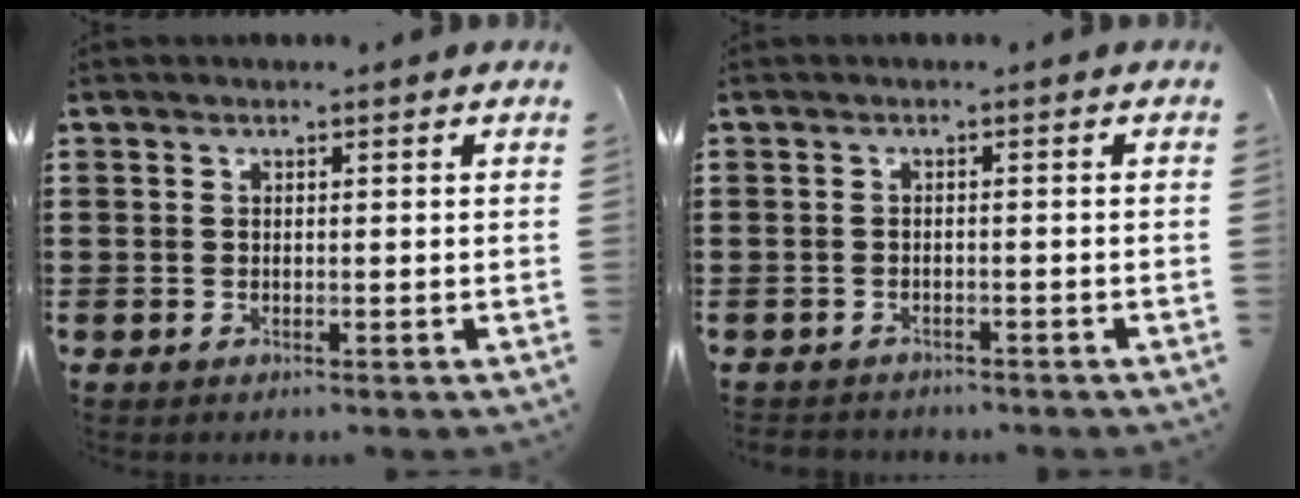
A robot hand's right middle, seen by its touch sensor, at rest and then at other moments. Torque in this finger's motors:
{"motor_torque": [2.14, 0.00, 0.04, 0.04]}